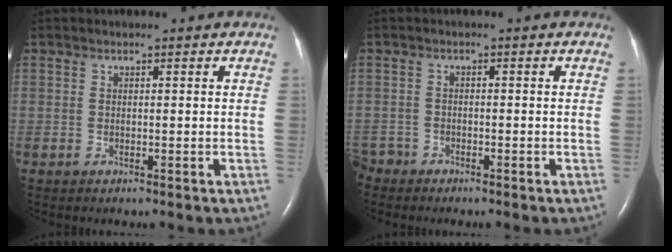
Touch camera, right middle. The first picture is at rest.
{"total": 2.3, "force": [-2.1, 0.6, -0.3], "torque": [0.005, -0.004, -0.043]}